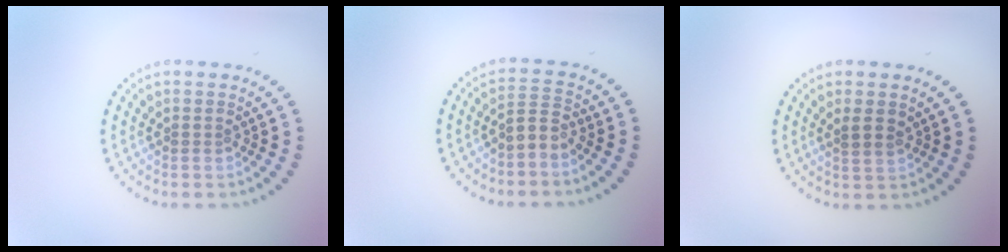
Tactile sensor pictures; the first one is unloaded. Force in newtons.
{"total": 1.9, "press": 1.3, "slide": 1.3}
{"total": 1.4, "press": 1.1, "slide": 0.8}